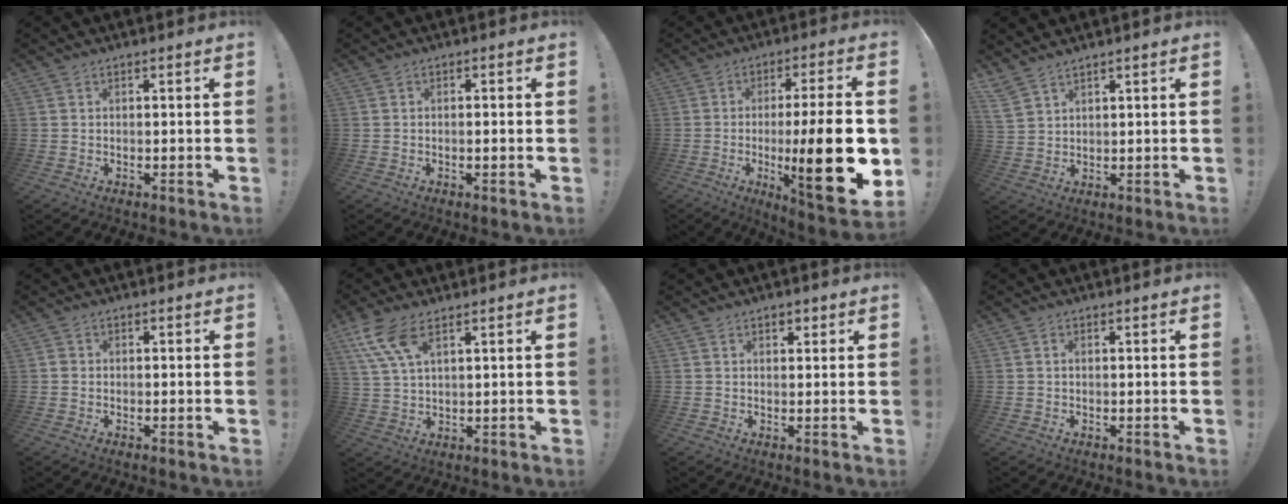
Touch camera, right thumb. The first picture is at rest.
{"total": 1.4, "force": [-0.5, -0.1, 1.3], "torque": [-0.020, -0.001, -0.010]}
{"total": 22.5, "force": [-4.1, 4.1, 21.8], "torque": [-0.340, 0.000, -0.057]}
{"total": 4.5, "force": [4.0, 1.2, 1.7], "torque": [-0.040, -0.020, 0.080]}
{"total": 1.2, "force": [-0.4, 0.9, 0.6], "torque": [-0.016, 0.007, -0.006]}
{"total": 9.3, "force": [5.4, 3.7, 6.6], "torque": [-0.133, -0.019, 0.105]}
{"total": 2.0, "force": [1.1, 1.3, 1.1], "torque": [-0.014, -0.001, 0.016]}
{"total": 0.8, "force": [0.1, 0.5, 0.6], "torque": [-0.020, 0.005, 0.003]}